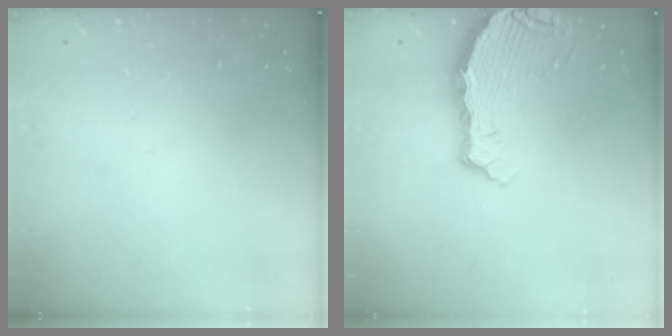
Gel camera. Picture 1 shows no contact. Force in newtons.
{"total": 7.0, "press": 6.6, "slide": 2.3}